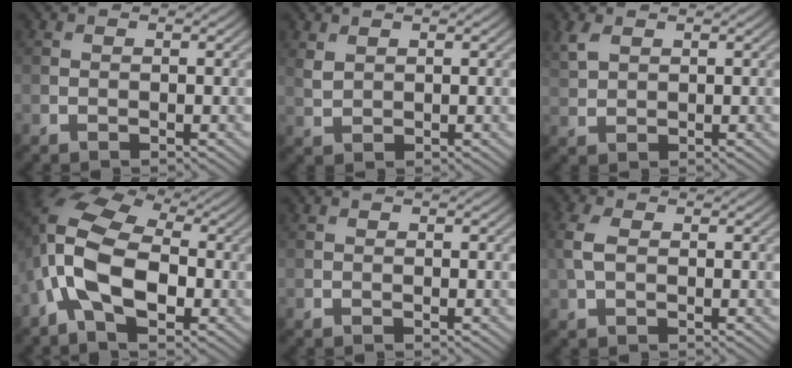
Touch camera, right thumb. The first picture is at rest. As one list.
[{"total": 1.6, "force": [1.1, 0.9, 0.8], "torque": [-0.026, -0.003, 0.027]}, {"total": 2.7, "force": [1.6, 1.5, 1.6], "torque": [-0.046, 0.002, 0.039]}, {"total": 13.9, "force": [-2.5, 8.1, 11.1], "torque": [-0.256, -0.002, -0.063]}, {"total": 0.0}, {"total": 3.5, "force": [0.4, 2.2, 2.7], "torque": [-0.085, 0.006, 0.006]}]